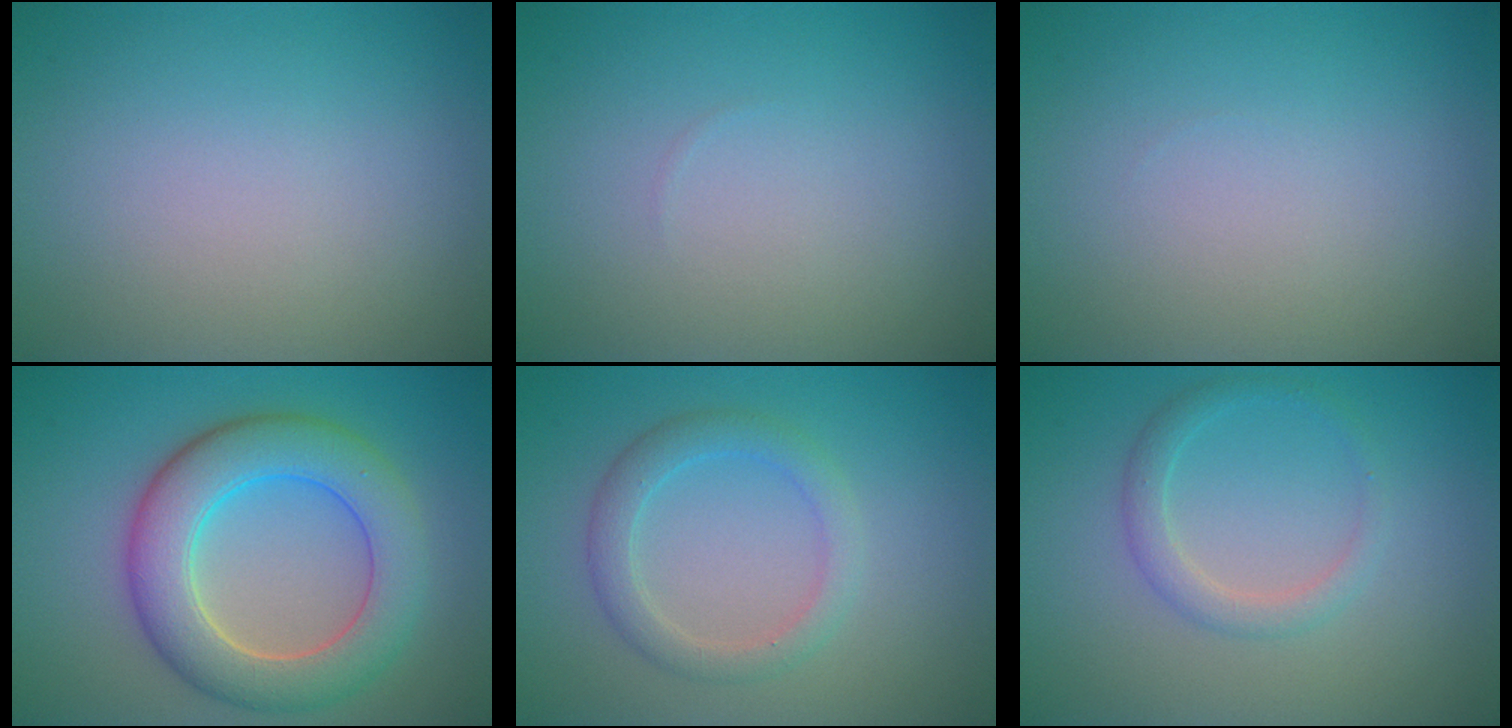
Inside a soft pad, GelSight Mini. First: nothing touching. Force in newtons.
{"total": 0.0}
{"total": 0.0}
{"total": 7.5, "press": 7.5, "slide": 0.2}
{"total": 2.7, "press": 2.7, "slide": 0.0}
{"total": 2.0, "press": 2.0, "slide": 0.0}